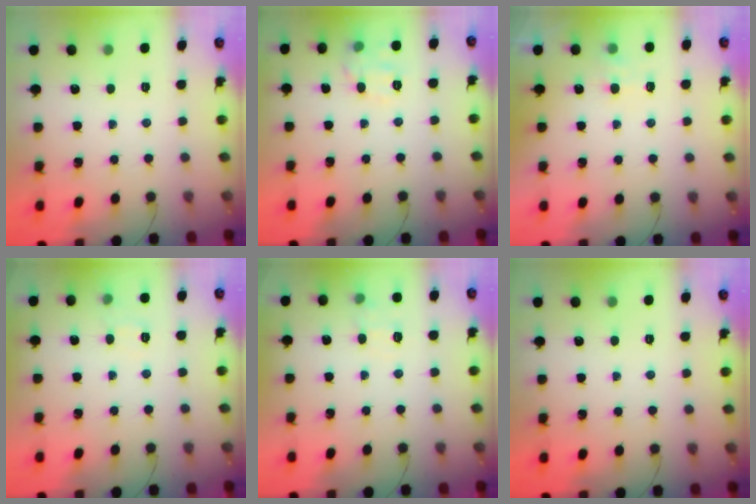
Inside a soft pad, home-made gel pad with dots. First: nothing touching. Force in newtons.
{"total": 8.4, "press": 8.3, "slide": 1.3}
{"total": 6.1, "press": 5.9, "slide": 1.5}
{"total": 5.6, "press": 5.4, "slide": 1.2}
{"total": 6.3, "press": 6.1, "slide": 1.7}
{"total": 0.0}